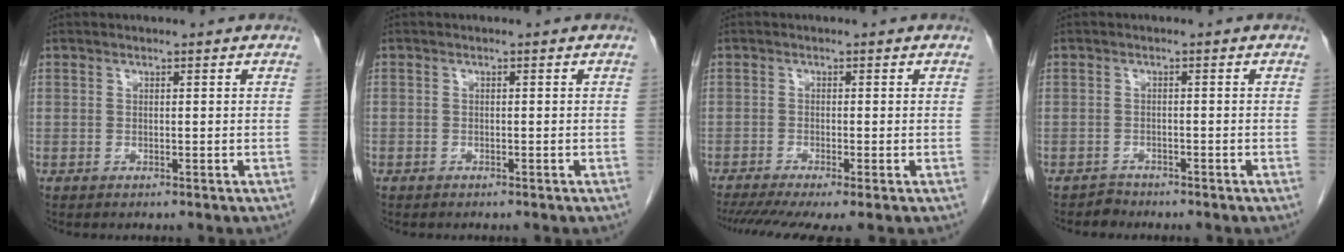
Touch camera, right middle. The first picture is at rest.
{"total": 0.5, "force": [-0.4, 0.4, 0.0], "torque": [-0.008, 0.003, -0.008]}
{"total": 8.4, "force": [-6.1, 0.9, 5.6], "torque": [-0.094, -0.016, -0.102]}
{"total": 1.4, "force": [-1.2, 0.4, -0.6], "torque": [0.011, -0.001, -0.021]}